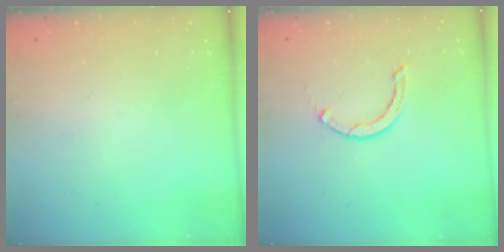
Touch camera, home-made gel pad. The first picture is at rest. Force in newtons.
{"total": 2.4, "press": 2.4, "slide": 0.0}